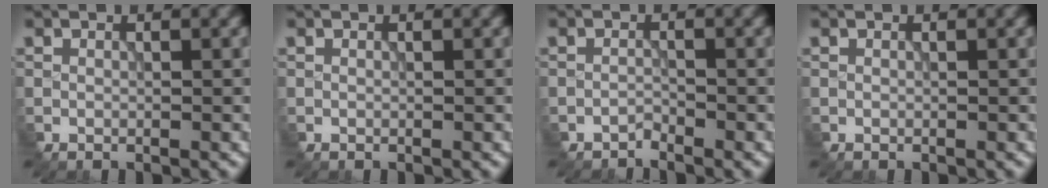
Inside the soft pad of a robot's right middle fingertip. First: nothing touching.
{"total": 0.0}
{"total": 1.0, "force": [-0.9, 0.0, -0.4], "torque": [0.005, 0.003, -0.018]}
{"total": 0.0}